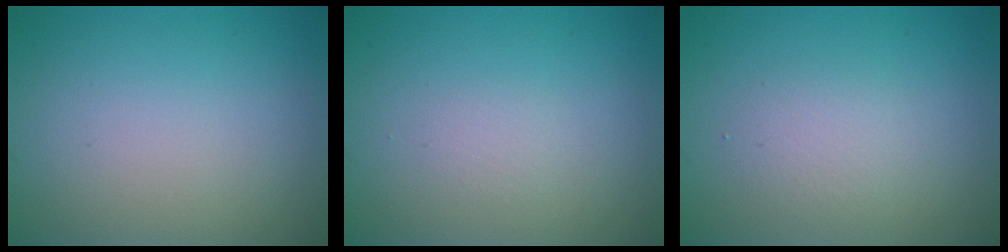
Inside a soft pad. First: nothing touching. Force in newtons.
{"total": 0.7, "press": 0.7, "slide": 0.1}
{"total": 2.0, "press": 1.9, "slide": 0.2}